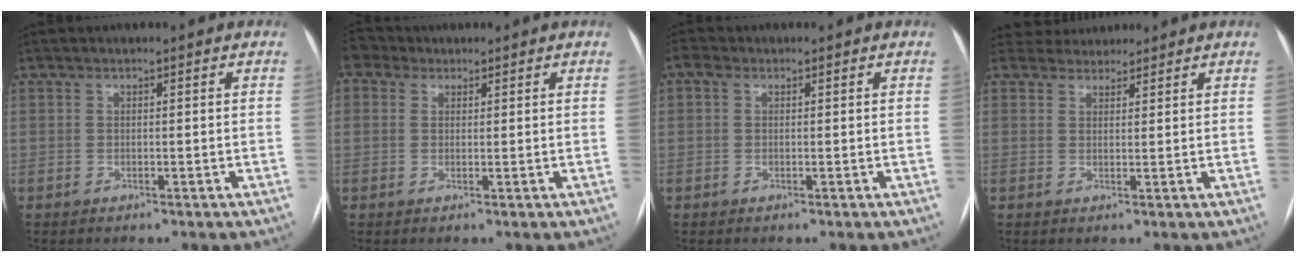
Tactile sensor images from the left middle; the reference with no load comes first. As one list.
[{"total": 2.0, "force": [1.4, 1.5, 0.2], "torque": [-0.007, 0.017, 0.029]}, {"total": 1.0, "force": [-0.7, -0.6, -0.2], "torque": [0.009, 0.002, -0.016]}, {"total": 3.9, "force": [3.7, 1.3, -0.1], "torque": [0.003, 0.023, 0.059]}]